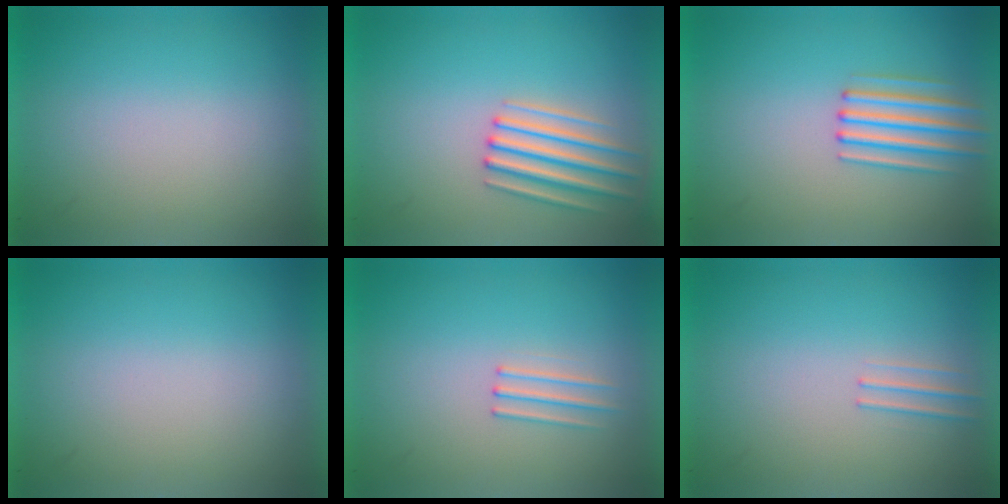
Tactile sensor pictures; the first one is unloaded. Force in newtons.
{"total": 3.1}
{"total": 2.6}
{"total": 0.0}
{"total": 1.2}
{"total": 1.1}